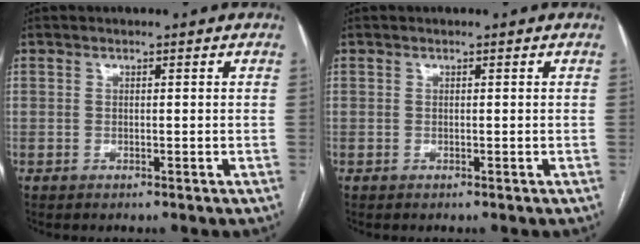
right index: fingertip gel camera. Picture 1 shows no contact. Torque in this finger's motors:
{"motor_torque": [0.00, 0.00, 0.00, 0.00]}